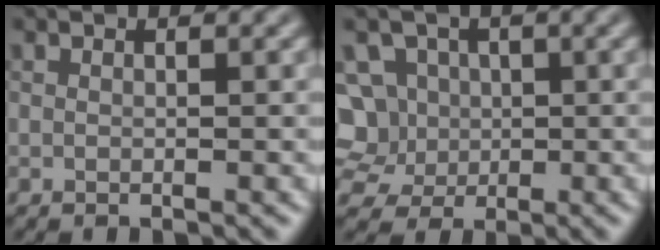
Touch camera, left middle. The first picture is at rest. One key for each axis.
{"total": 7.5, "fx": 1.2, "fy": 6.8, "fz": 2.9, "tx": -0.074, "ty": 0.042, "tz": 0.003}